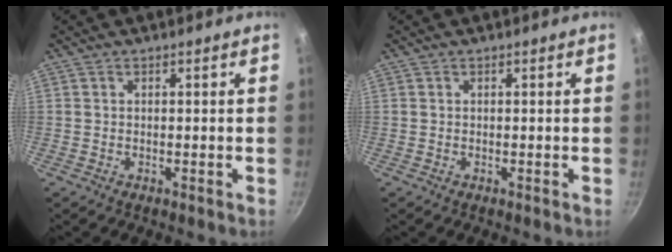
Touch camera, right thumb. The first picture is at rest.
{"total": 0.0}